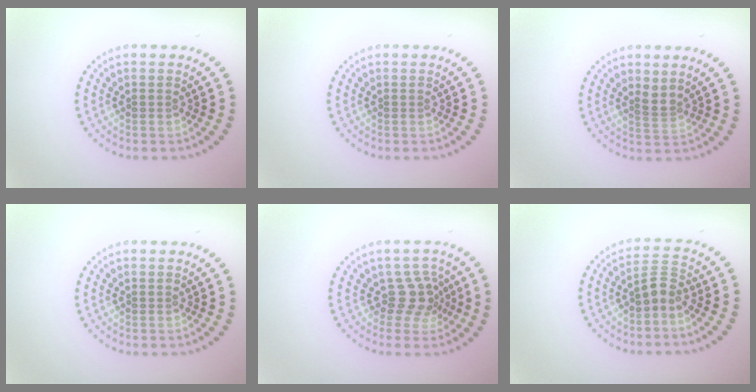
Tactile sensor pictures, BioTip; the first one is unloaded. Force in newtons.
{"total": 0.0}
{"total": 1.5, "press": 1.0, "slide": 1.1}
{"total": 0.0}
{"total": 2.7, "press": 2.1, "slide": 1.7}
{"total": 2.0, "press": 1.6, "slide": 1.2}